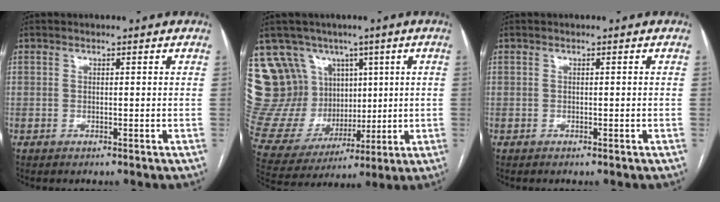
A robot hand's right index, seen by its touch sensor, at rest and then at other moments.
{"total": 20.4, "force": [8.4, 16.9, 7.8], "torque": [-0.191, 0.067, 0.190]}
{"total": 0.0}